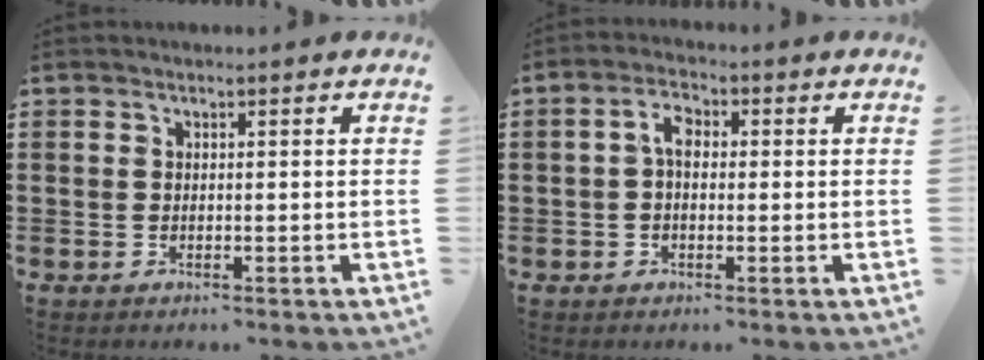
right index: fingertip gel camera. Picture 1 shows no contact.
{"total": 3.5, "force": [0.0, 2.0, 2.8], "torque": [-0.055, 0.011, -0.003]}